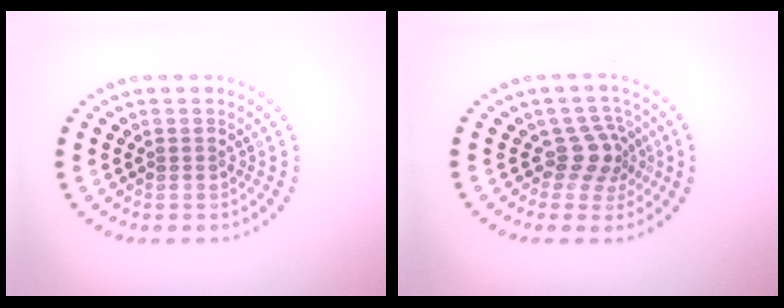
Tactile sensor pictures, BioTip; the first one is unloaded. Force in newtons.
{"total": 2.9, "press": 2.1, "slide": 2.0}